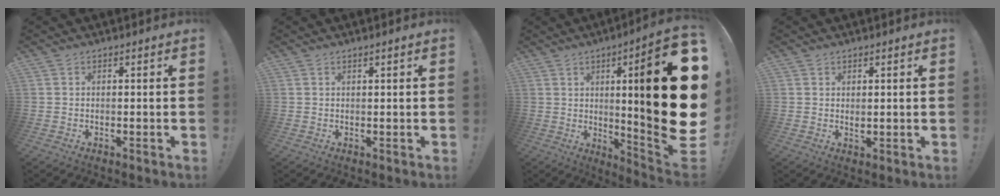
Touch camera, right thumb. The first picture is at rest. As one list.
[{"total": 0.8, "force": [0.5, -0.2, 0.6], "torque": [-0.010, -0.001, 0.007]}, {"total": 26.6, "force": [4.0, 3.9, 26.1], "torque": [-0.382, -0.035, 0.061]}, {"total": 1.4, "force": [0.9, 0.8, 0.7], "torque": [0.000, -0.005, 0.015]}]